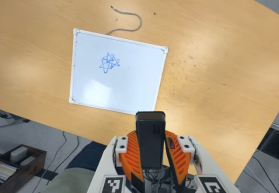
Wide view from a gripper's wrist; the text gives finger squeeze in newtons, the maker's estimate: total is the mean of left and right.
{"total": 10.3, "left": 8.4, "right": 12.3}